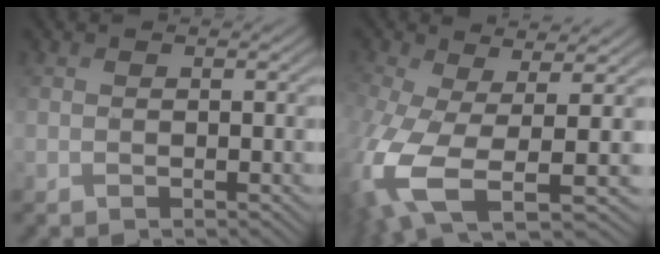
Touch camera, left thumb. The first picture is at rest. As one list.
[{"total": 11.5, "force": [-2.9, 4.6, 10.2], "torque": [-0.253, -0.029, -0.049]}]